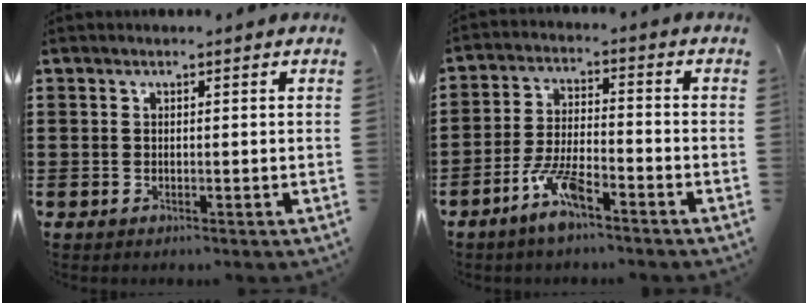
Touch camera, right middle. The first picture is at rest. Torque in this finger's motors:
{"motor_torque": [1.38, 0.76, 0.18, 0.08]}